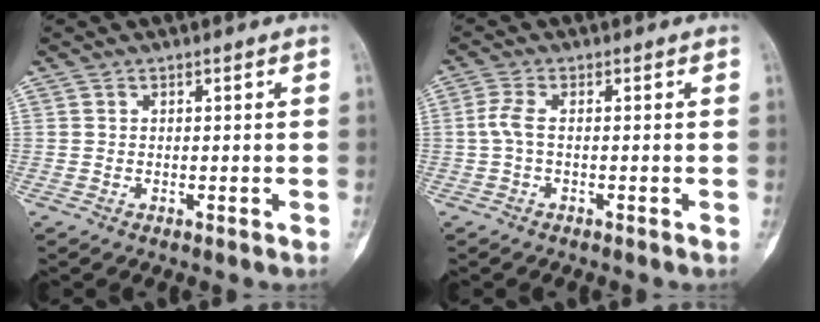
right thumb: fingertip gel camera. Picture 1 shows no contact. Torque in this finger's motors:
{"motor_torque": [0.08, -0.09, 0.66, -0.04, 0.04]}